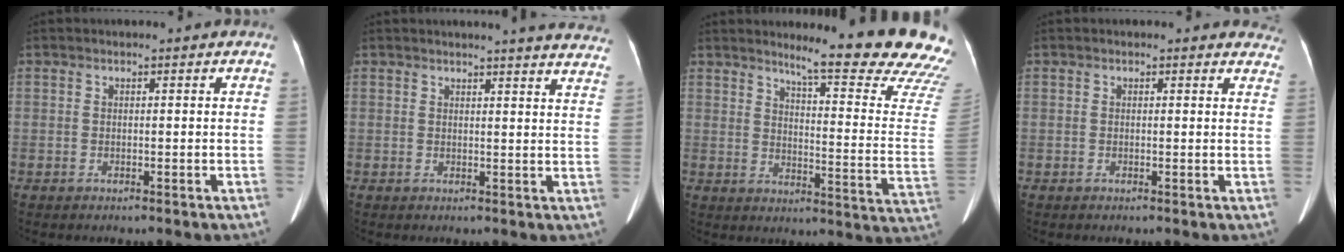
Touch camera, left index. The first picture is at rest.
{"total": 16.6, "force": [15.7, 0.9, 5.2], "torque": [-0.053, -0.059, 0.158]}
{"total": 20.2, "force": [18.2, 0.6, 8.8], "torque": [-0.109, -0.117, 0.205]}
{"total": 5.2, "force": [4.9, 1.8, 0.4], "torque": [0.025, -0.015, 0.018]}